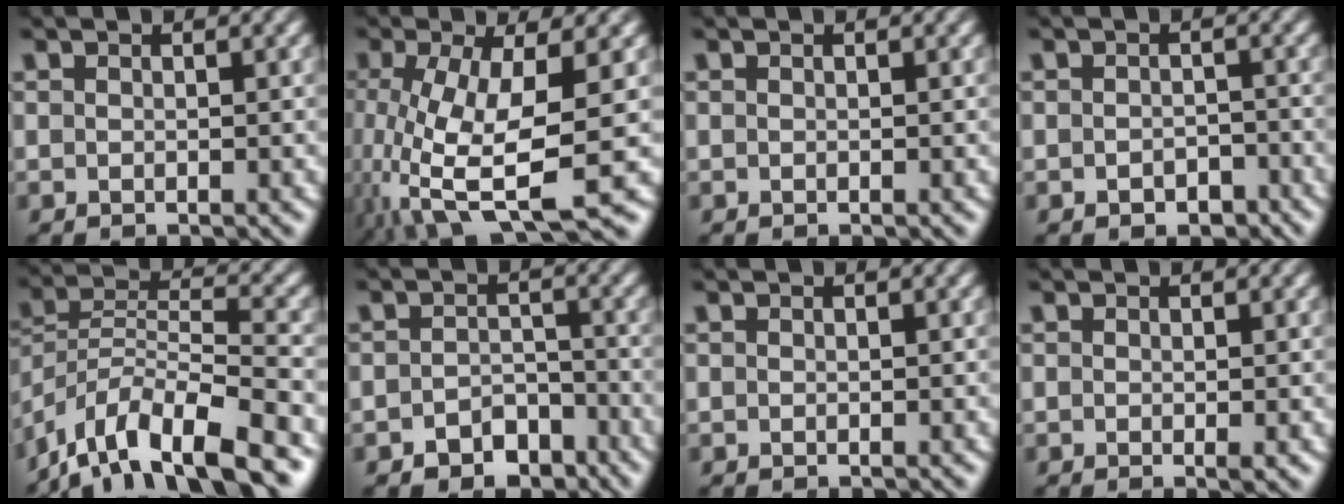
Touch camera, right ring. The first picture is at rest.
{"total": 9.2, "force": [-1.4, 4.5, 7.9], "torque": [-0.169, -0.041, -0.002]}
{"total": 0.0}
{"total": 1.9, "force": [-1.6, 0.9, 0.3], "torque": [0.000, -0.009, -0.023]}
{"total": 9.1, "force": [-4.6, 5.4, 5.7], "torque": [-0.127, -0.038, -0.063]}
{"total": 3.4, "force": [-2.8, 1.8, 0.7], "torque": [0.001, -0.010, -0.046]}
{"total": 0.0}
{"total": 0.6, "force": [0.0, 0.0, 0.6], "torque": [-0.005, -0.002, 0.000]}